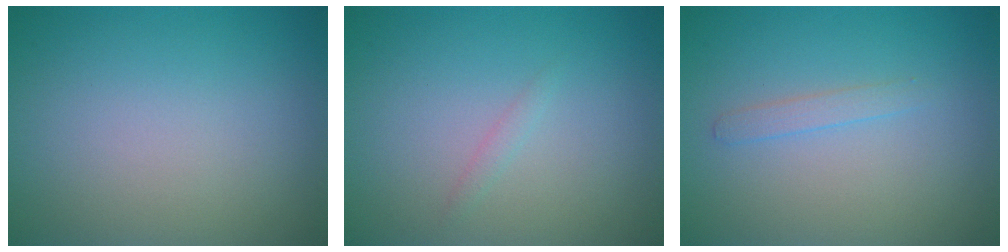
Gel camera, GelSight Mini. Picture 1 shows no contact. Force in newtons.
{"total": 0.7, "press": 0.7, "slide": 0.0}
{"total": 1.0, "press": 1.0, "slide": 0.1}